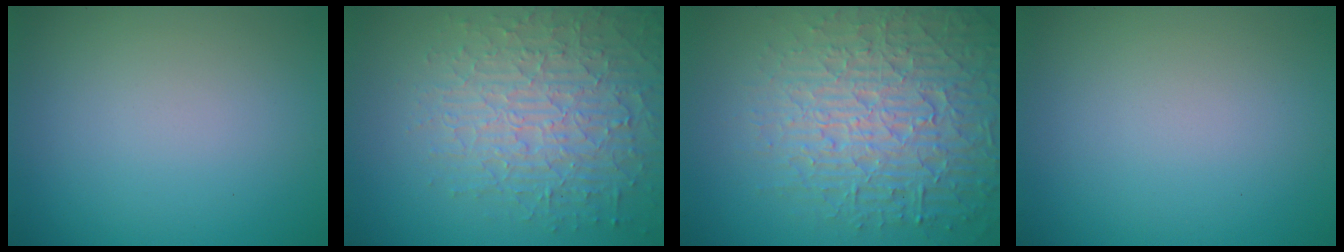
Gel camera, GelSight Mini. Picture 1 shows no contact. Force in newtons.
{"total": 6.2, "press": 5.1, "slide": 3.6}
{"total": 7.3, "press": 7.1, "slide": 1.8}
{"total": 0.0}